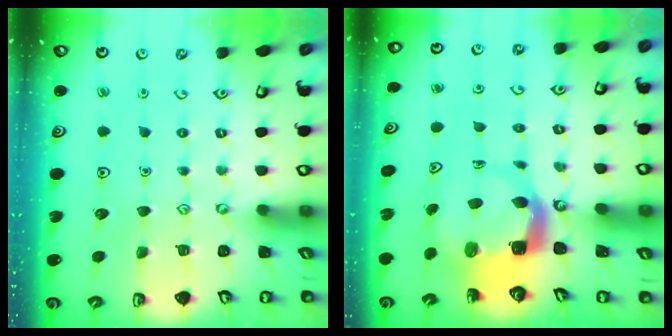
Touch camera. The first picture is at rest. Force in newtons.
{"total": 5.7, "press": 5.7, "slide": 0.8}